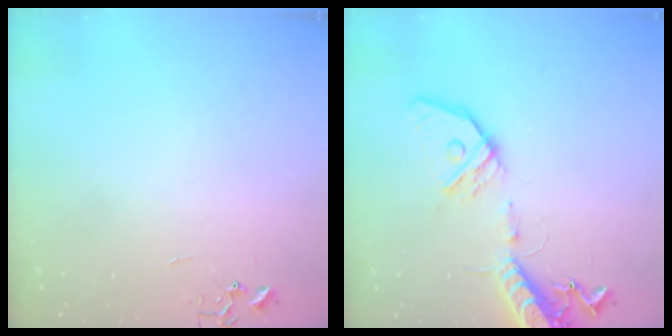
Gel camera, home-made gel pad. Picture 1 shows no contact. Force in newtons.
{"total": 17.0, "press": 16.7, "slide": 3.3}